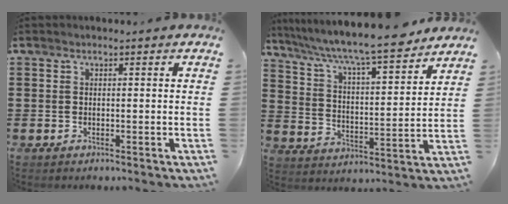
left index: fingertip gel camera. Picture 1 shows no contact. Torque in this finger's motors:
{"motor_torque": [1.13, -1.01, 1.05, 0.21]}